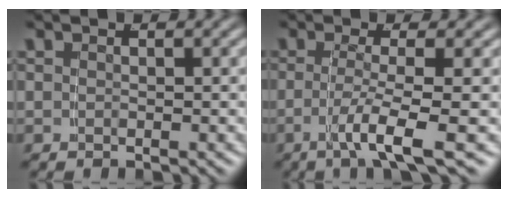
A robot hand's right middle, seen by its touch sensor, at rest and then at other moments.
{"total": 4.4, "force": [-2.0, -0.4, 3.9], "torque": [-0.074, -0.019, -0.025]}